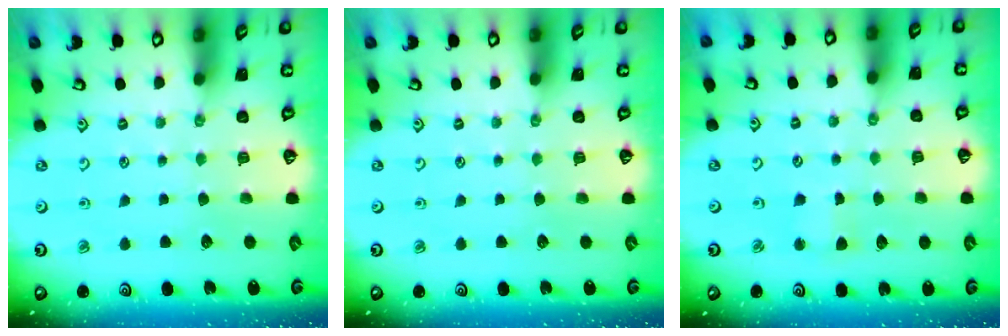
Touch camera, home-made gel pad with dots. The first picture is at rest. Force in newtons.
{"total": 0.0}
{"total": 3.3, "press": 3.3, "slide": 0.3}